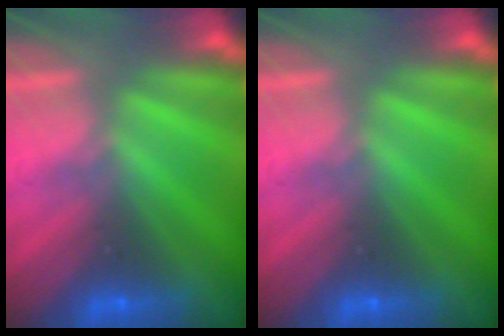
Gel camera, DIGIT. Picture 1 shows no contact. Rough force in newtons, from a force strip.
{"total": 0.0}